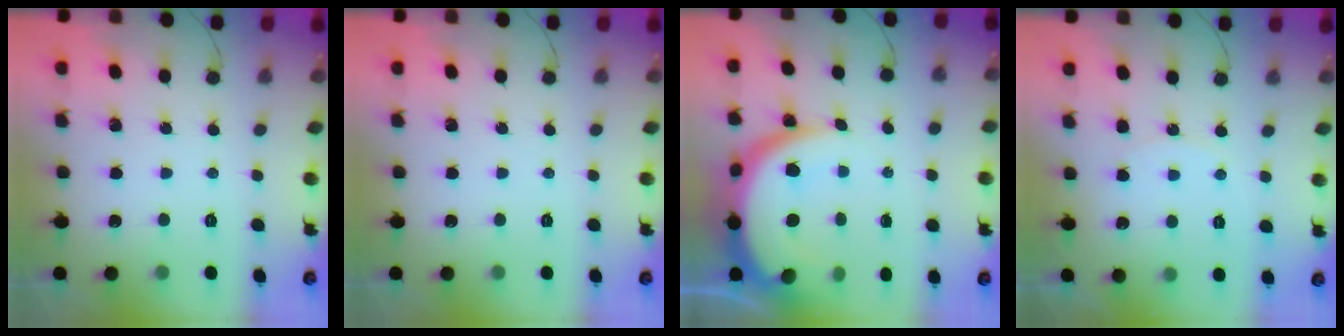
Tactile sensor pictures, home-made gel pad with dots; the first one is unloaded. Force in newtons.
{"total": 0.0}
{"total": 11.4, "press": 11.4, "slide": 1.0}
{"total": 5.7, "press": 5.7, "slide": 0.7}